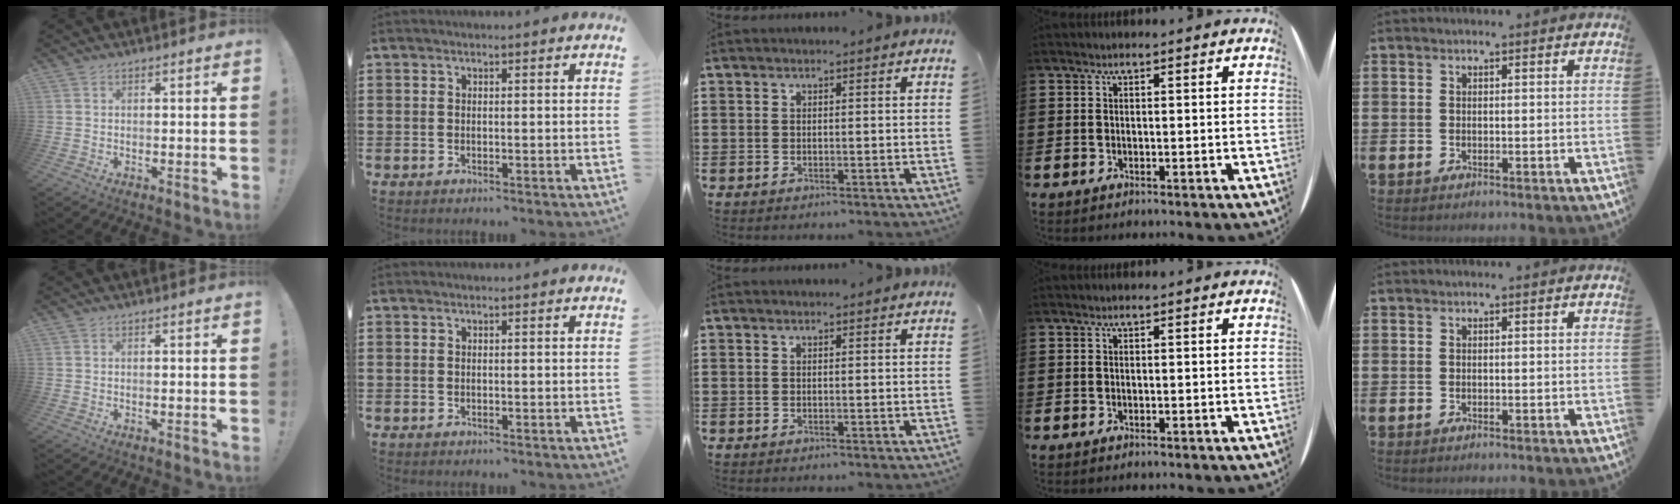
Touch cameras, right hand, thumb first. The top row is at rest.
{}